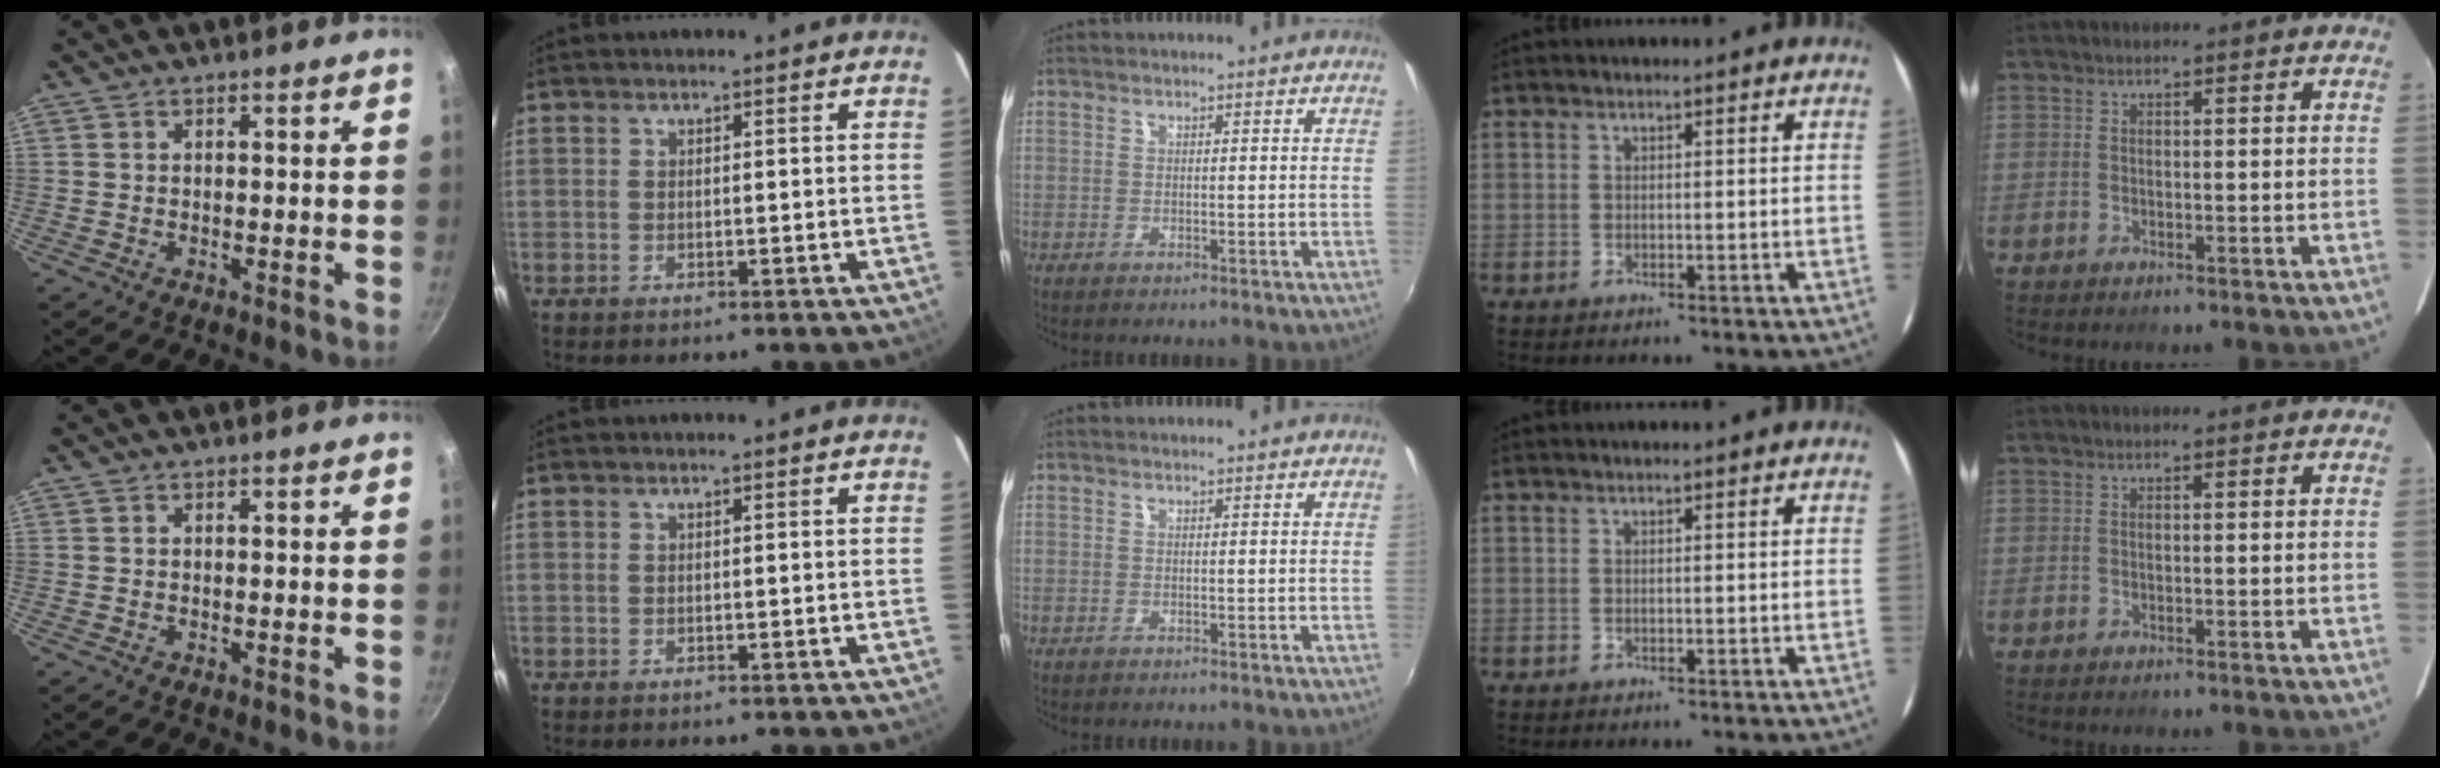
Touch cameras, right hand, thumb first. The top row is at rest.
{}